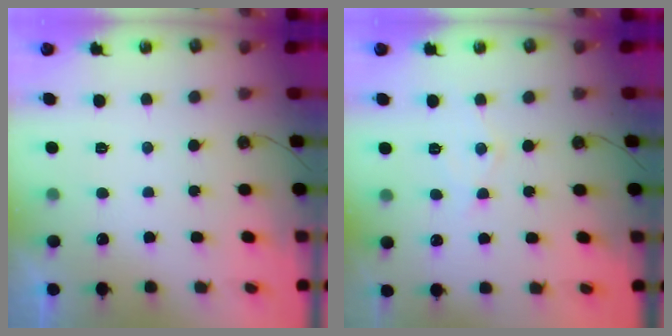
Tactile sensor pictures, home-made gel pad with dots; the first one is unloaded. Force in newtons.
{"total": 7.2, "press": 7.2, "slide": 0.3}